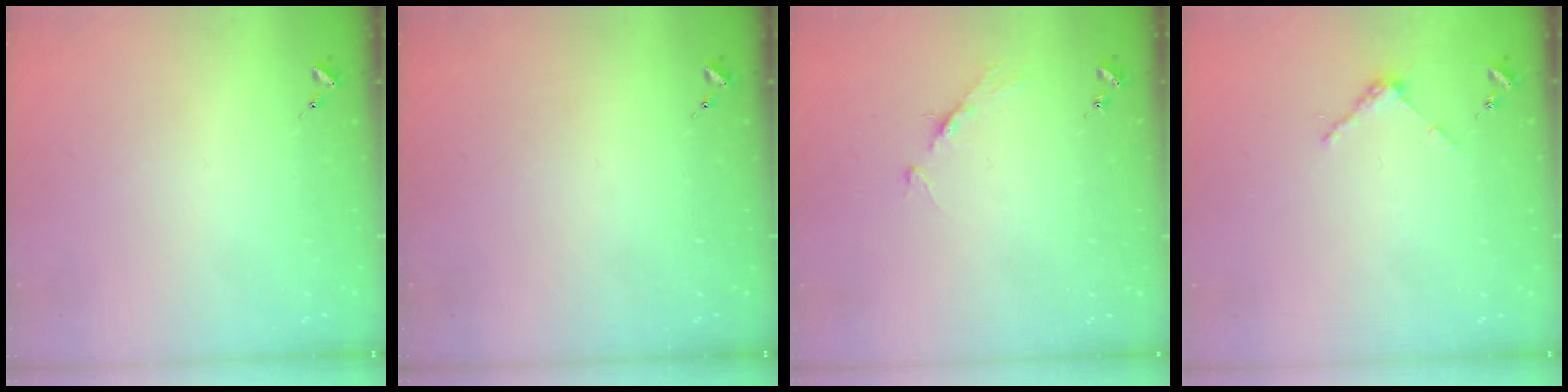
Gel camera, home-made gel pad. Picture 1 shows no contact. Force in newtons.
{"total": 0.0}
{"total": 4.4, "press": 4.4, "slide": 0.6}
{"total": 3.9, "press": 3.9, "slide": 0.2}